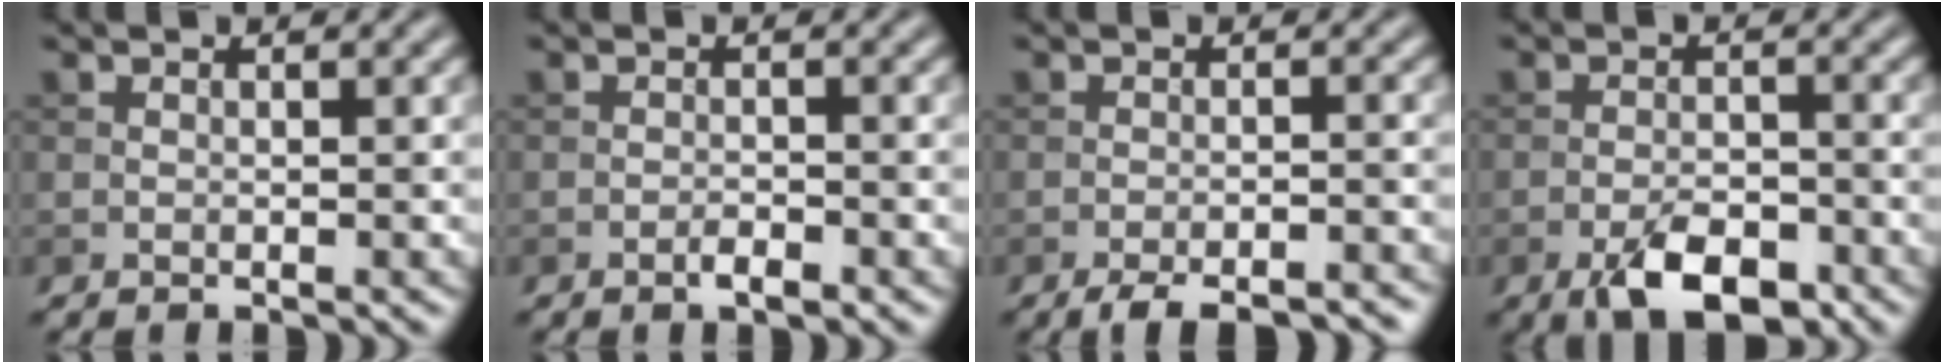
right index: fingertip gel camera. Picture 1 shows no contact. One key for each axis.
{"total": 1.3, "fx": -0.8, "fy": 0.4, "fz": 1.0, "tx": -0.017, "ty": 0.000, "tz": -0.016}
{"total": 5.7, "fx": -4.7, "fy": 1.3, "fz": 2.9, "tx": -0.045, "ty": -0.013, "tz": -0.065}
{"total": 5.4, "fx": -3.2, "fy": 2.3, "fz": 3.7, "tx": -0.060, "ty": -0.003, "tz": -0.057}